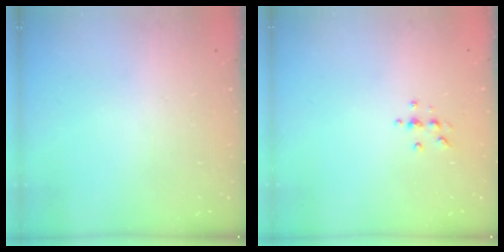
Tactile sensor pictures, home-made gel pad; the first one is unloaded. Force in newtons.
{"total": 4.6, "press": 4.6, "slide": 0.6}